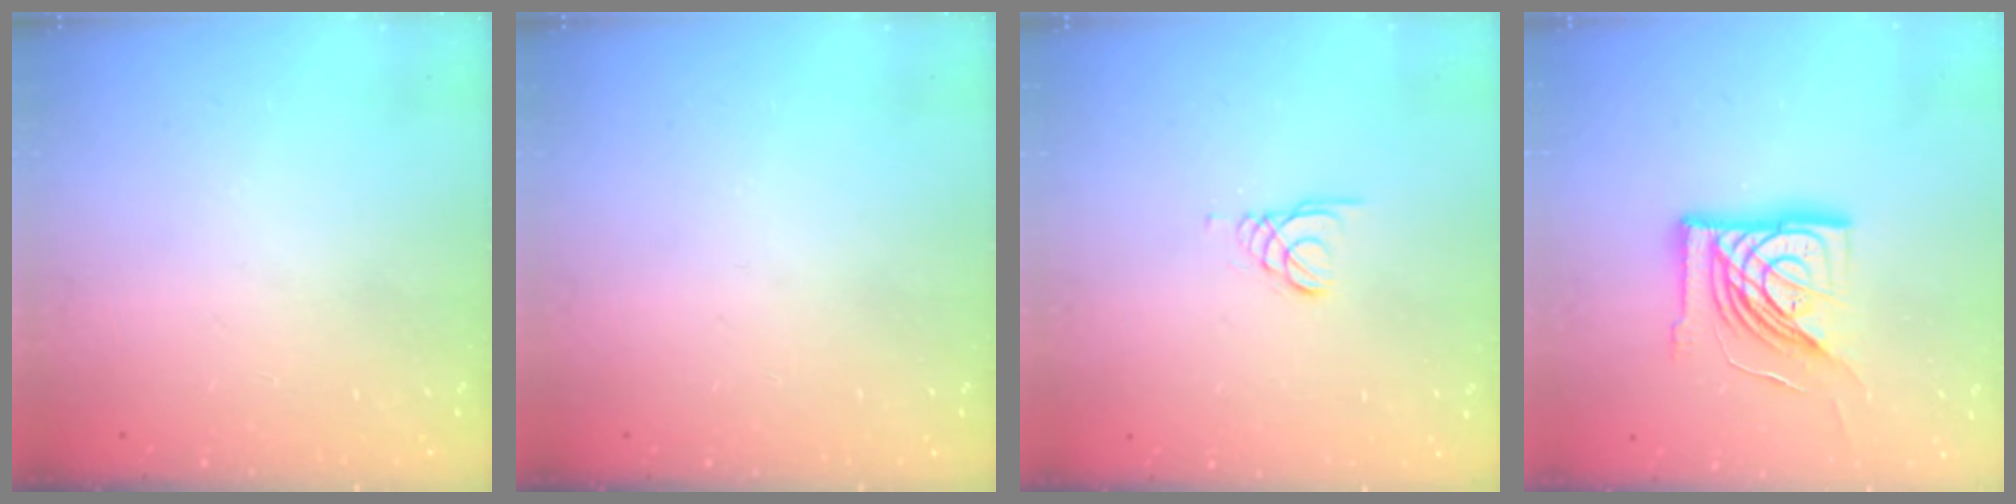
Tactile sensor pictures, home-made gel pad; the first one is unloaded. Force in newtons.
{"total": 0.0}
{"total": 1.0, "press": 1.0, "slide": 0.1}
{"total": 16.9, "press": 16.8, "slide": 1.9}